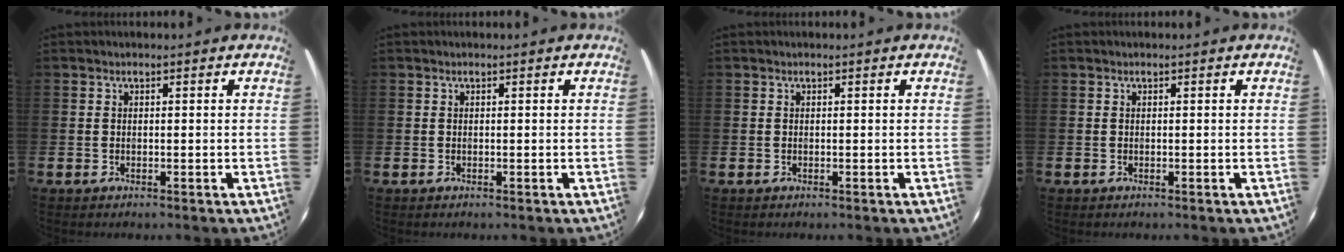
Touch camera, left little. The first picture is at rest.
{"total": 0.0}
{"total": 0.0}
{"total": 0.0}